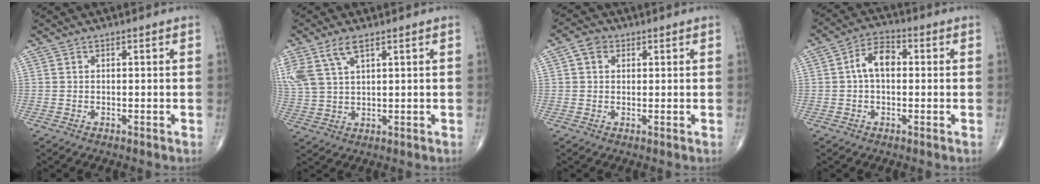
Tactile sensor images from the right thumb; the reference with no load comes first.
{"total": 8.7, "force": [4.7, 3.9, 6.2], "torque": [-0.151, -0.002, 0.103]}
{"total": 3.3, "force": [1.1, 2.6, 1.7], "torque": [-0.020, 0.006, 0.018]}
{"total": 6.6, "force": [0.4, 4.1, 5.2], "torque": [-0.082, 0.022, -0.003]}